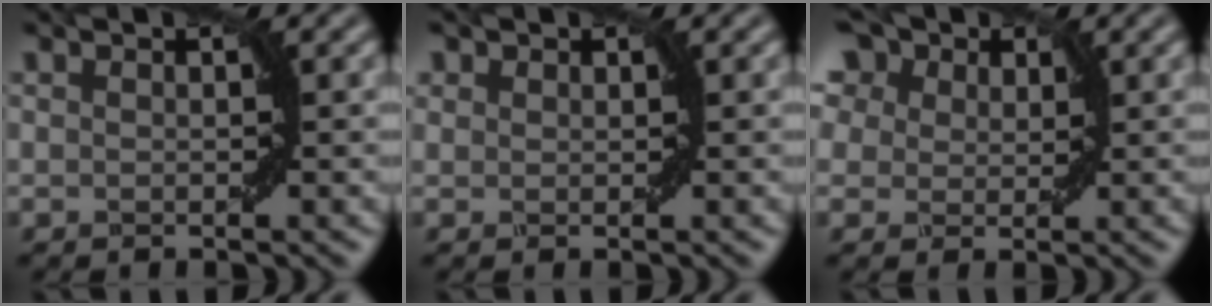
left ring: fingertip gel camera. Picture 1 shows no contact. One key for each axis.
{"total": 1.0, "fx": 0.6, "fy": 0.7, "fz": 0.1, "tx": 0.000, "ty": 0.001, "tz": 0.009}
{"total": 12.6, "fx": 7.2, "fy": 7.9, "fz": 6.8, "tx": -0.139, "ty": 0.054, "tz": 0.093}